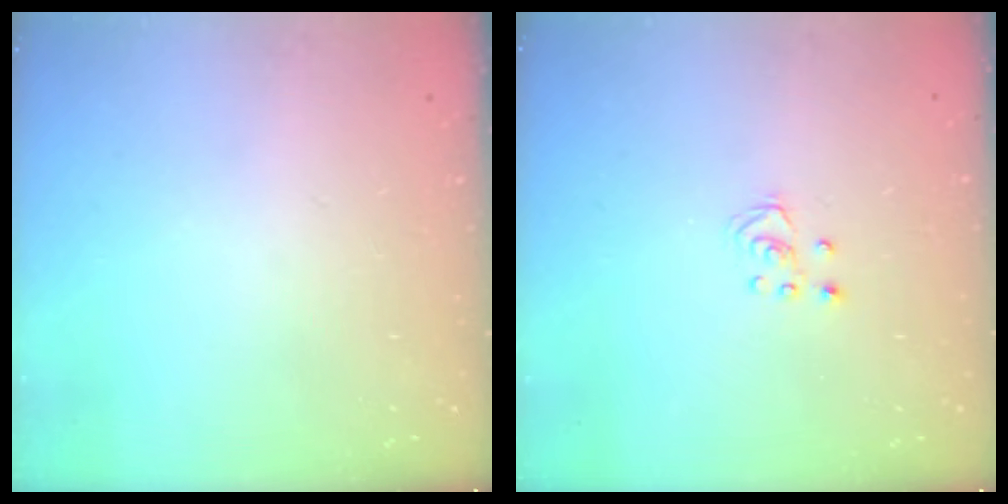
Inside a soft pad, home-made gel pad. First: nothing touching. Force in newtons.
{"total": 2.5, "press": 2.5, "slide": 0.2}